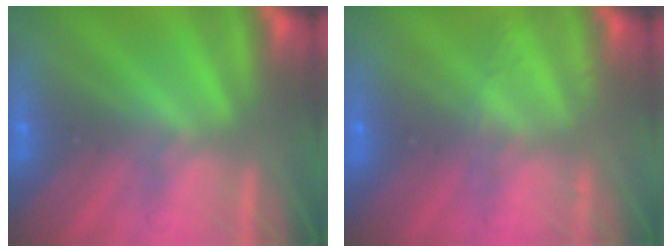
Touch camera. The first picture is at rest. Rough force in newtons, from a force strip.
{"total": 2.1}